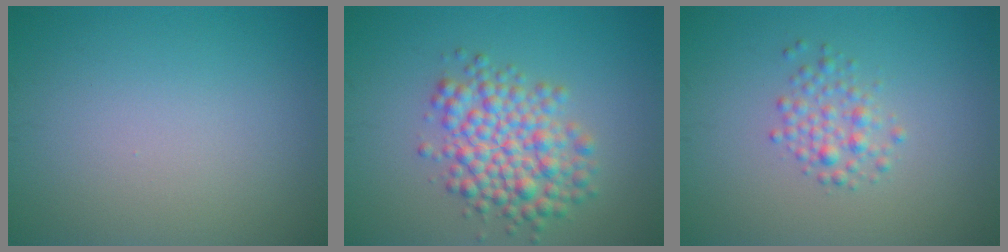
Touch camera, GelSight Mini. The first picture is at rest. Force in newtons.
{"total": 5.5, "press": 5.5, "slide": 0.2}
{"total": 2.0, "press": 2.0, "slide": 0.0}